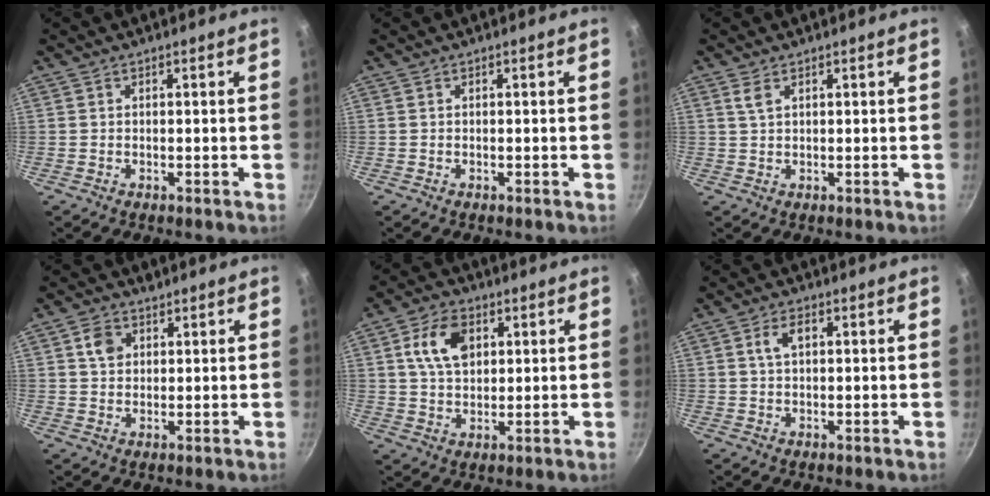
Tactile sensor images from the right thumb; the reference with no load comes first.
{"total": 0.0}
{"total": 1.8, "force": [0.9, 0.8, 1.3], "torque": [-0.028, -0.005, 0.020]}
{"total": 3.9, "force": [1.7, 3.0, 1.8], "torque": [-0.017, -0.003, 0.031]}
{"total": 9.2, "force": [2.8, 6.1, 6.3], "torque": [-0.099, 0.000, 0.048]}
{"total": 3.4, "force": [0.9, 1.8, 2.7], "torque": [-0.042, 0.007, 0.017]}